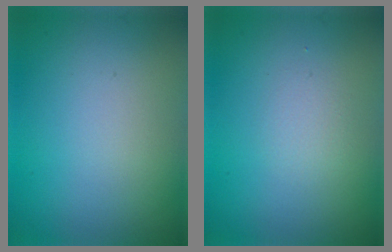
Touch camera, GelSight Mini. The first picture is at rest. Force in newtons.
{"total": 1.0, "press": 1.0, "slide": 0.0}